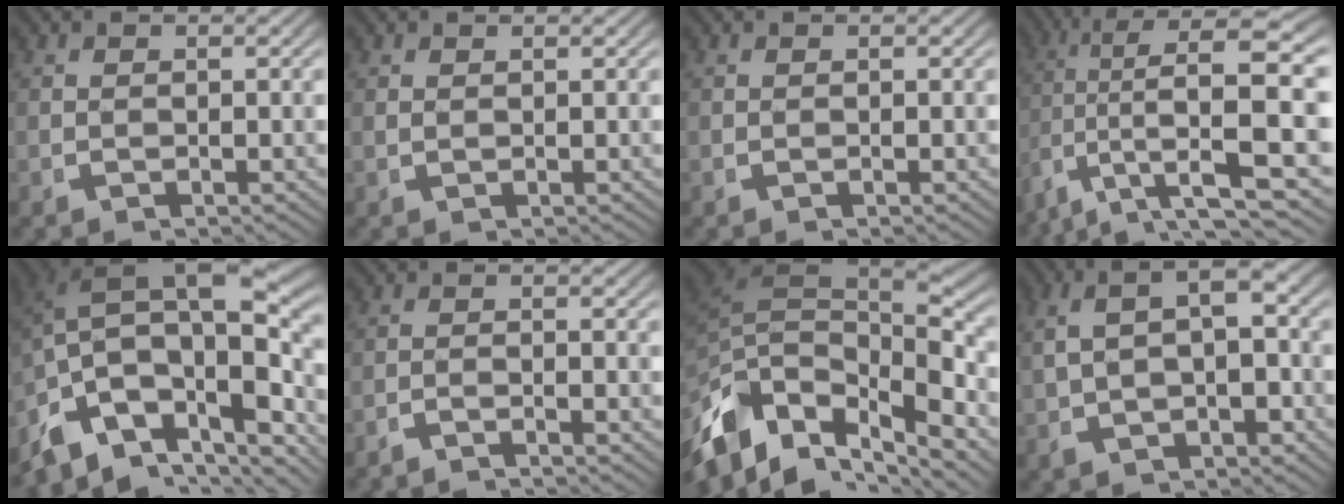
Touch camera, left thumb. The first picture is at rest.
{"total": 0.5, "force": [0.5, -0.1, 0.0], "torque": [-0.006, -0.004, 0.015]}
{"total": 0.0}
{"total": 10.9, "force": [1.5, 5.3, 9.4], "torque": [-0.160, -0.012, 0.039]}
{"total": 17.8, "force": [-1.2, 12.0, 13.1], "torque": [-0.262, -0.045, -0.006]}
{"total": 1.8, "force": [-1.7, 0.2, 0.5], "torque": [-0.006, 0.002, -0.036]}
{"total": 15.9, "force": [-2.2, 10.1, 12.2], "torque": [-0.241, -0.040, -0.016]}
{"total": 6.7, "force": [0.9, 4.1, 5.3], "torque": [-0.082, 0.016, 0.014]}